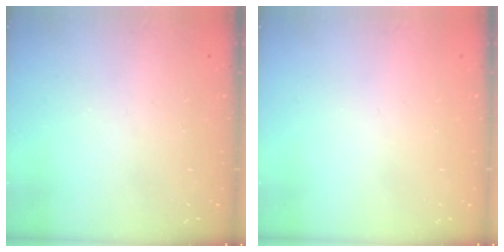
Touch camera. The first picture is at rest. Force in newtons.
{"total": 0.0}